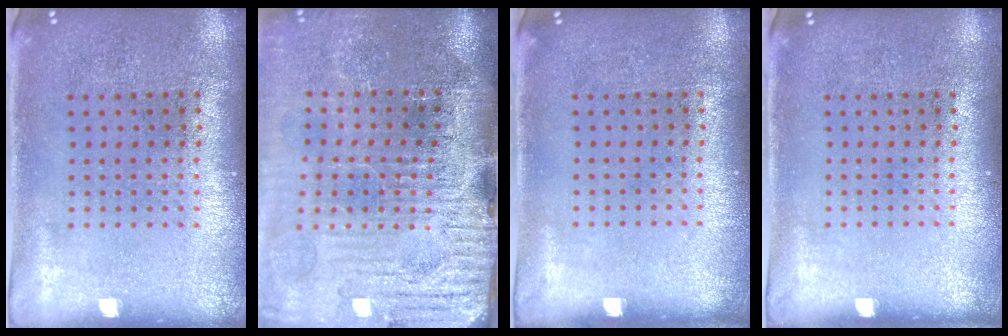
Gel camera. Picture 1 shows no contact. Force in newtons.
{"total": 4.7, "press": 4.0, "slide": 2.5}
{"total": 0.0}
{"total": 0.0}